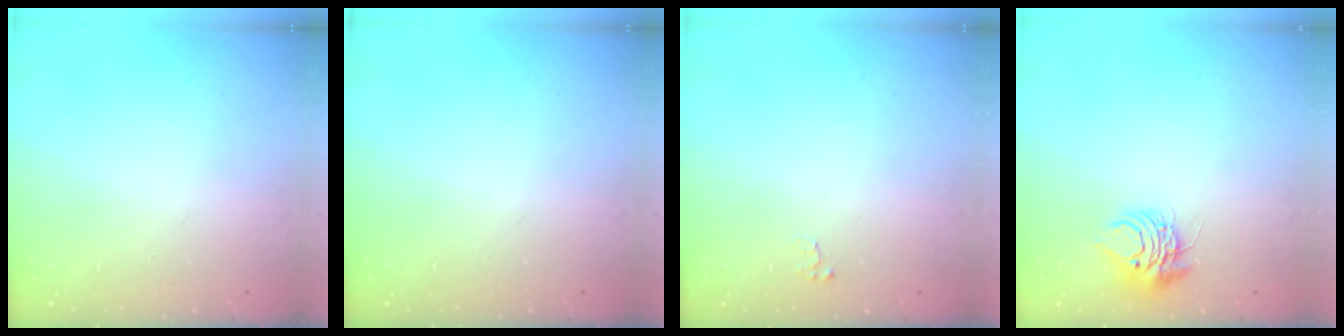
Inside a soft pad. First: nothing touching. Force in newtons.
{"total": 0.0}
{"total": 2.4, "press": 2.4, "slide": 0.2}
{"total": 7.5, "press": 7.5, "slide": 0.4}